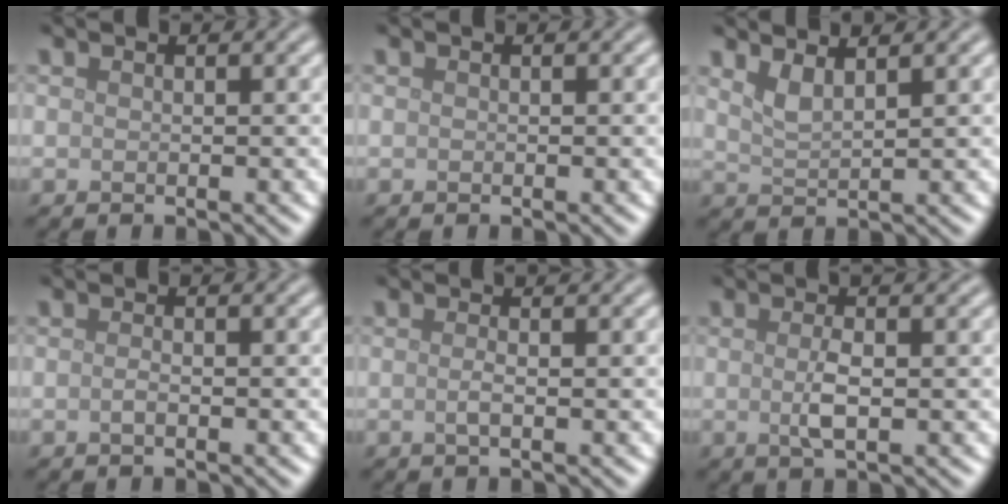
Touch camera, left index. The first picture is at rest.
{"total": 0.0}
{"total": 2.1, "force": [1.4, 0.6, 1.4], "torque": [-0.026, -0.003, 0.029]}
{"total": 0.8, "force": [-0.3, 0.2, 0.7], "torque": [-0.015, -0.001, -0.005]}
{"total": 1.3, "force": [0.0, 0.3, 1.3], "torque": [-0.023, 0.001, -0.003]}
{"total": 2.6, "force": [0.1, 0.6, 2.5], "torque": [-0.048, 0.002, 0.000]}